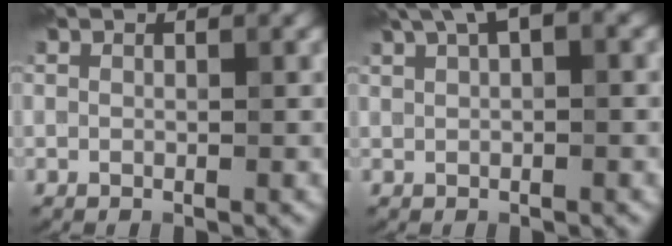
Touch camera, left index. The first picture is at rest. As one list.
[{"total": 4.3, "force": [2.4, 1.4, 3.3], "torque": [-0.059, 0.018, 0.043]}]